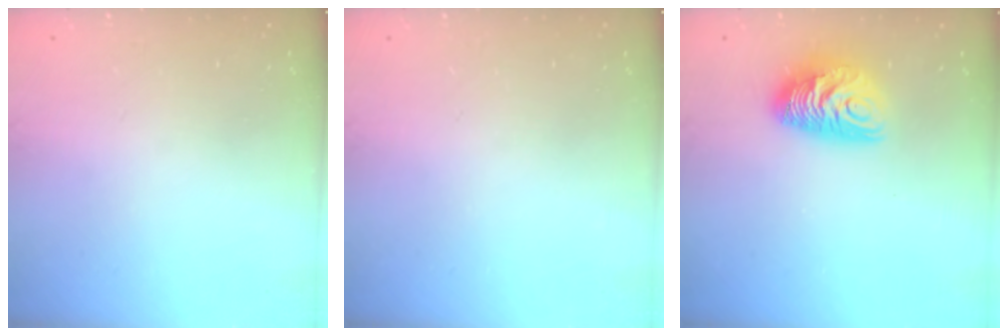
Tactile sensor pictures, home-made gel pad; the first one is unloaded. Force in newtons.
{"total": 0.0}
{"total": 10.1, "press": 10.1, "slide": 1.2}